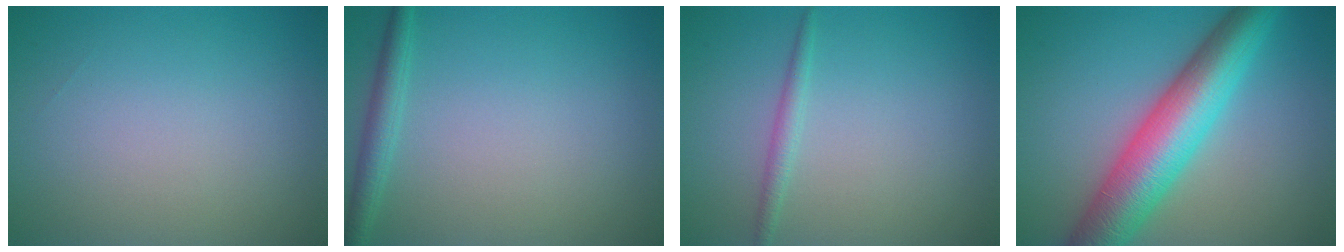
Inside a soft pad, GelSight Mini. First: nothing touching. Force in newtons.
{"total": 1.9, "press": 1.9, "slide": 0.1}
{"total": 1.3, "press": 1.3, "slide": 0.1}
{"total": 9.0, "press": 9.0, "slide": 0.2}